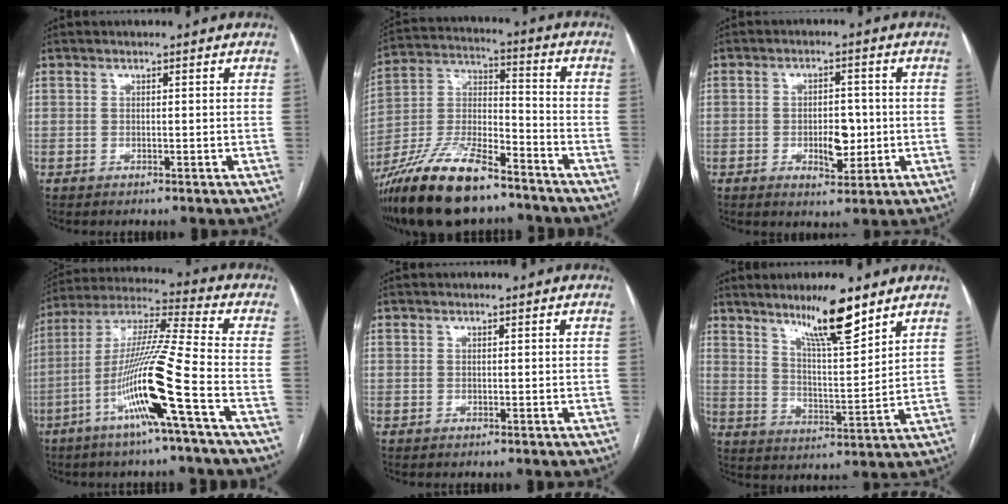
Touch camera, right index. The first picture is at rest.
{"total": 18.9, "force": [-14.0, 4.9, 11.7], "torque": [-0.255, -0.014, -0.255]}
{"total": 5.6, "force": [-0.9, 2.7, 4.8], "torque": [-0.070, 0.001, -0.007]}
{"total": 15.7, "force": [-6.2, -1.4, 14.3], "torque": [-0.282, -0.006, -0.121]}
{"total": 0.0}
{"total": 10.8, "force": [7.7, 1.0, 7.5], "torque": [-0.129, -0.008, 0.135]}